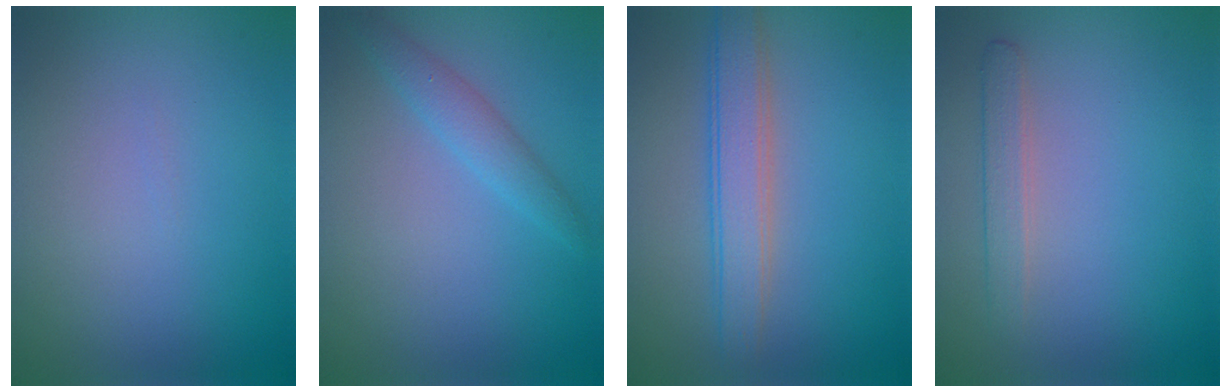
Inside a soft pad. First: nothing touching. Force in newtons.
{"total": 2.1, "press": 2.1, "slide": 0.1}
{"total": 3.8, "press": 3.8, "slide": 0.2}
{"total": 1.8, "press": 1.8, "slide": 0.1}